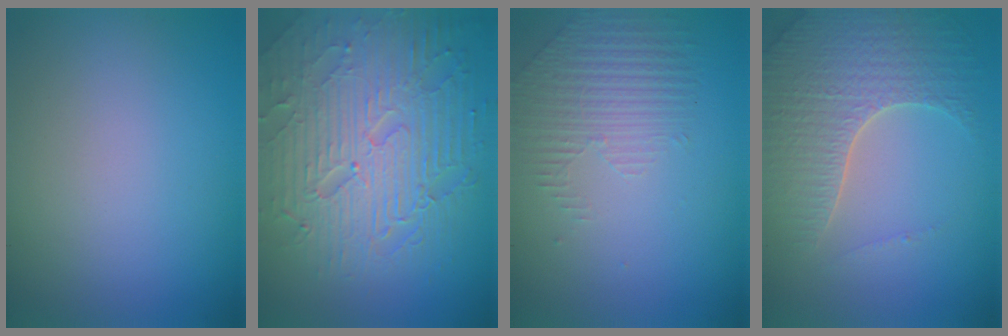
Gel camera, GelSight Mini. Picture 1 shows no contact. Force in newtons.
{"total": 8.9, "press": 6.3, "slide": 6.3}
{"total": 1.5, "press": 0.9, "slide": 1.2}
{"total": 5.0, "press": 4.5, "slide": 2.3}